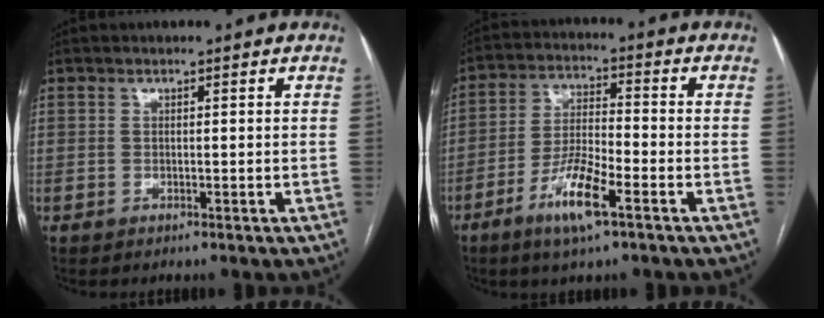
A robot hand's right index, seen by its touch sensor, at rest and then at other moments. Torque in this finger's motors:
{"motor_torque": [1.00, -0.80, 0.25, 0.05]}